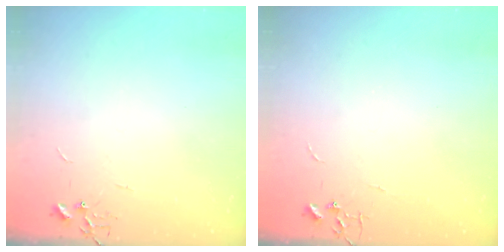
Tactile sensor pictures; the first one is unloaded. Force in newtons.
{"total": 0.0}